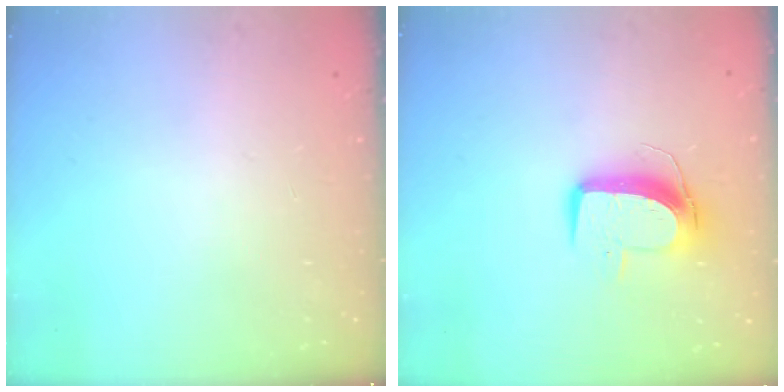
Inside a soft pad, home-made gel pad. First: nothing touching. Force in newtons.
{"total": 10.3, "press": 10.3, "slide": 0.7}